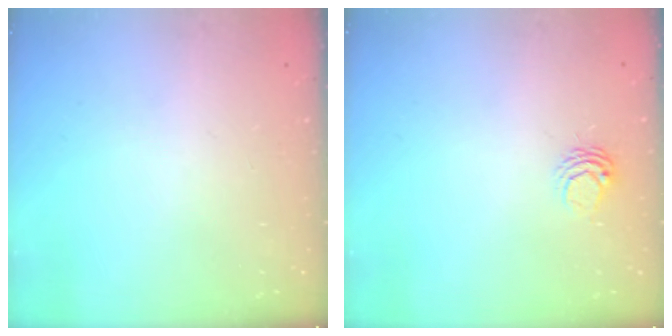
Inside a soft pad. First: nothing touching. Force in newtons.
{"total": 5.2, "press": 5.2, "slide": 0.4}